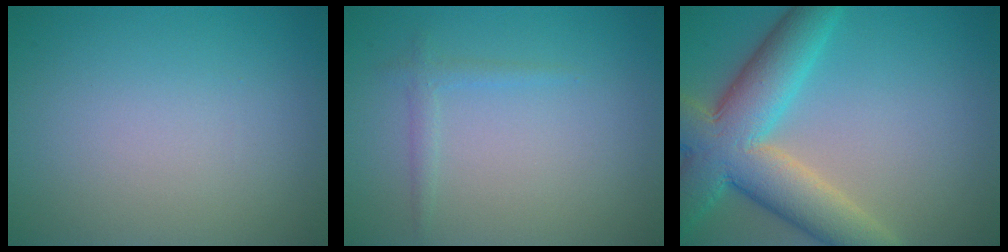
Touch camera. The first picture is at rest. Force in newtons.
{"total": 1.1, "press": 1.1, "slide": 0.1}
{"total": 9.7, "press": 9.7, "slide": 0.6}